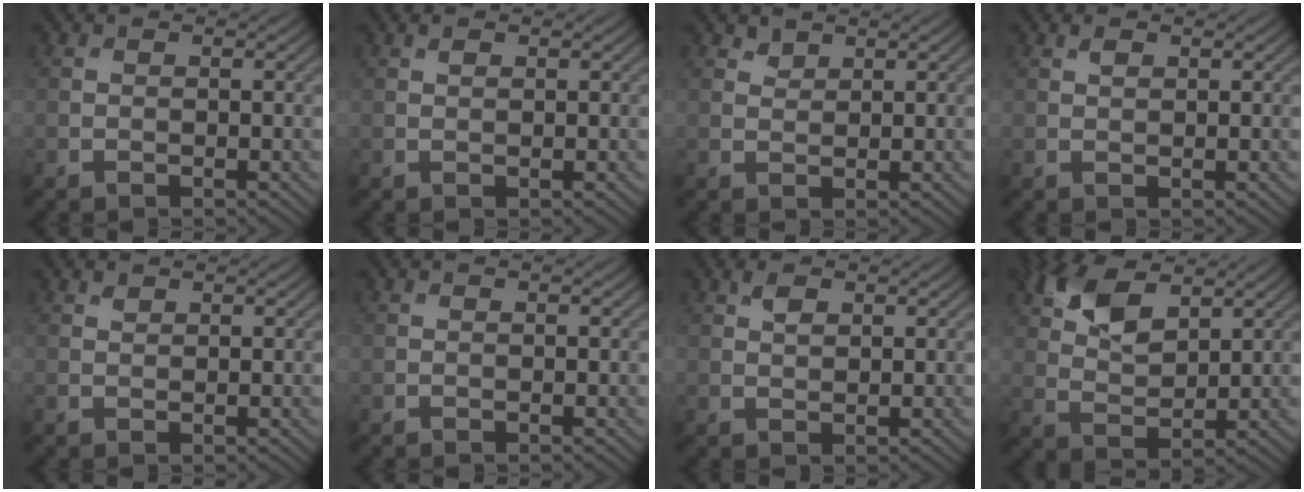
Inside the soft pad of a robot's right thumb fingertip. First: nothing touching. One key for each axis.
{"total": 0.6, "fx": 0.4, "fy": 0.3, "fz": 0.4, "tx": -0.010, "ty": -0.001, "tz": 0.010}
{"total": 1.2, "fx": 1.1, "fy": 0.6, "fz": 0.3, "tx": -0.005, "ty": -0.004, "tz": 0.024}
{"total": 1.0, "fx": 0.6, "fy": 0.5, "fz": 0.6, "tx": -0.016, "ty": 0.000, "tz": 0.013}
{"total": 0.6, "fx": 0.6, "fy": 0.3, "fz": 0.2, "tx": -0.005, "ty": -0.002, "tz": 0.014}
{"total": 0.0}
{"total": 1.7, "fx": 1.0, "fy": 0.9, "fz": 1.2, "tx": -0.023, "ty": 0.002, "tz": 0.020}
{"total": 8.6, "fx": 4.8, "fy": 4.2, "fz": 5.8, "tx": -0.132, "ty": 0.009, "tz": 0.095}